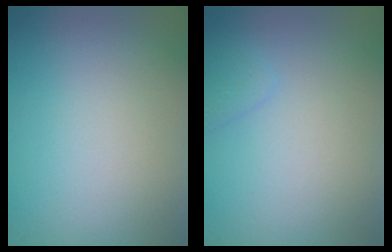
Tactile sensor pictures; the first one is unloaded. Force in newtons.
{"total": 1.1, "press": 1.1, "slide": 0.0}